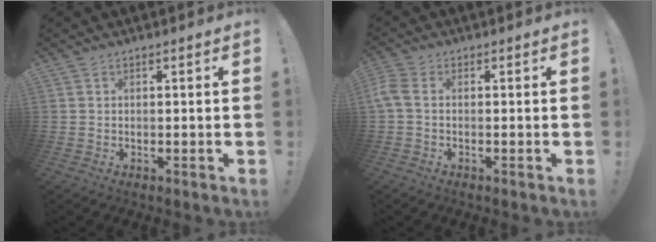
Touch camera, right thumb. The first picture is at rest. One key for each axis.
{"total": 3.3, "fx": -0.1, "fy": 1.7, "fz": 2.8, "tx": -0.064, "ty": -0.002, "tz": -0.002}